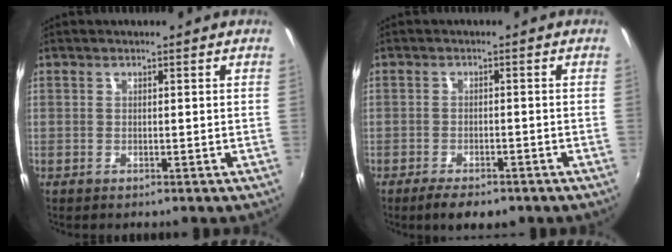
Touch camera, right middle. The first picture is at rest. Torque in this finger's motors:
{"motor_torque": [0.96, -0.78, 0.13, 0.05]}